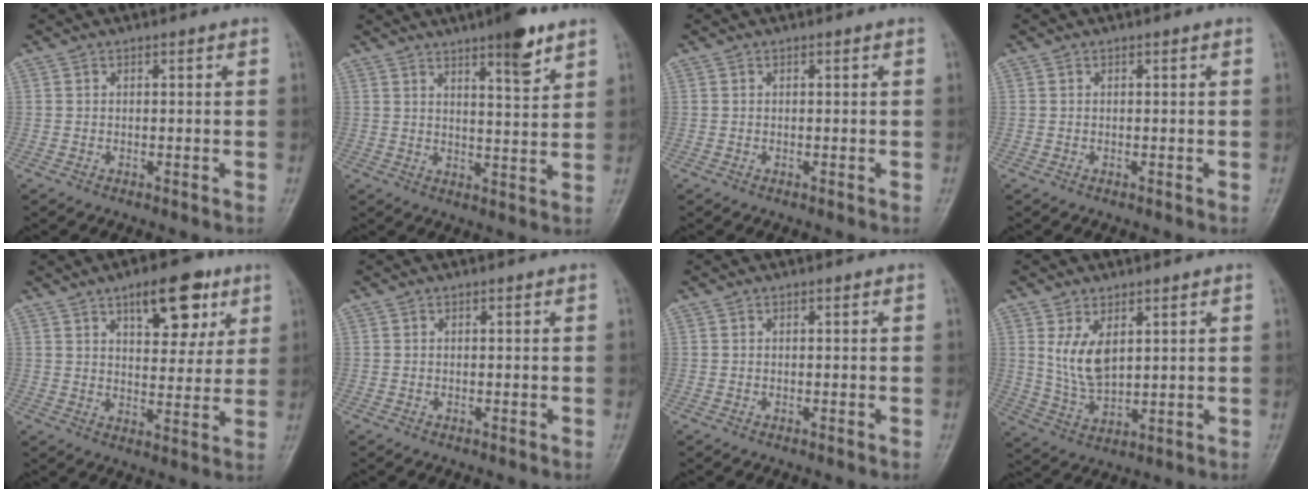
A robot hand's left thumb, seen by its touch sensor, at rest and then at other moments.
{"total": 8.4, "force": [5.5, 1.8, 6.2], "torque": [-0.079, -0.032, 0.079]}
{"total": 0.0}
{"total": 0.0}
{"total": 12.5, "force": [6.4, 6.0, 8.9], "torque": [-0.088, -0.025, 0.092]}
{"total": 0.0}
{"total": 0.0}
{"total": 7.3, "force": [2.6, 4.1, 5.4], "torque": [-0.088, -0.019, 0.061]}